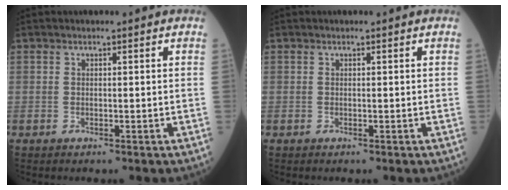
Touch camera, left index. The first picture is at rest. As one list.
[{"total": 0.0}]